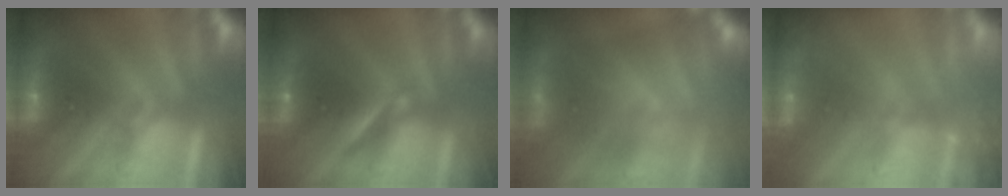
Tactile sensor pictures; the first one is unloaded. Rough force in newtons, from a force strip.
{"total": 2.3}
{"total": 7.5}
{"total": 2.4}